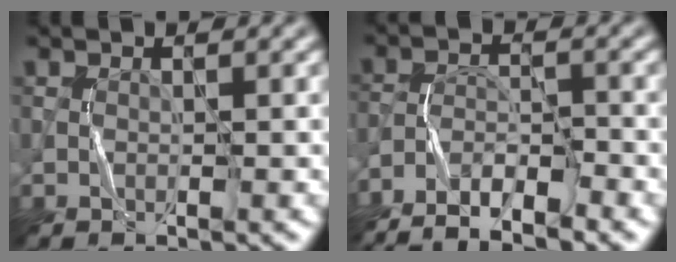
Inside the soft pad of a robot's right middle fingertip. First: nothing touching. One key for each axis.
{"total": 6.2, "fx": -5.1, "fy": 1.6, "fz": 3.3, "tx": -0.052, "ty": -0.005, "tz": -0.094}